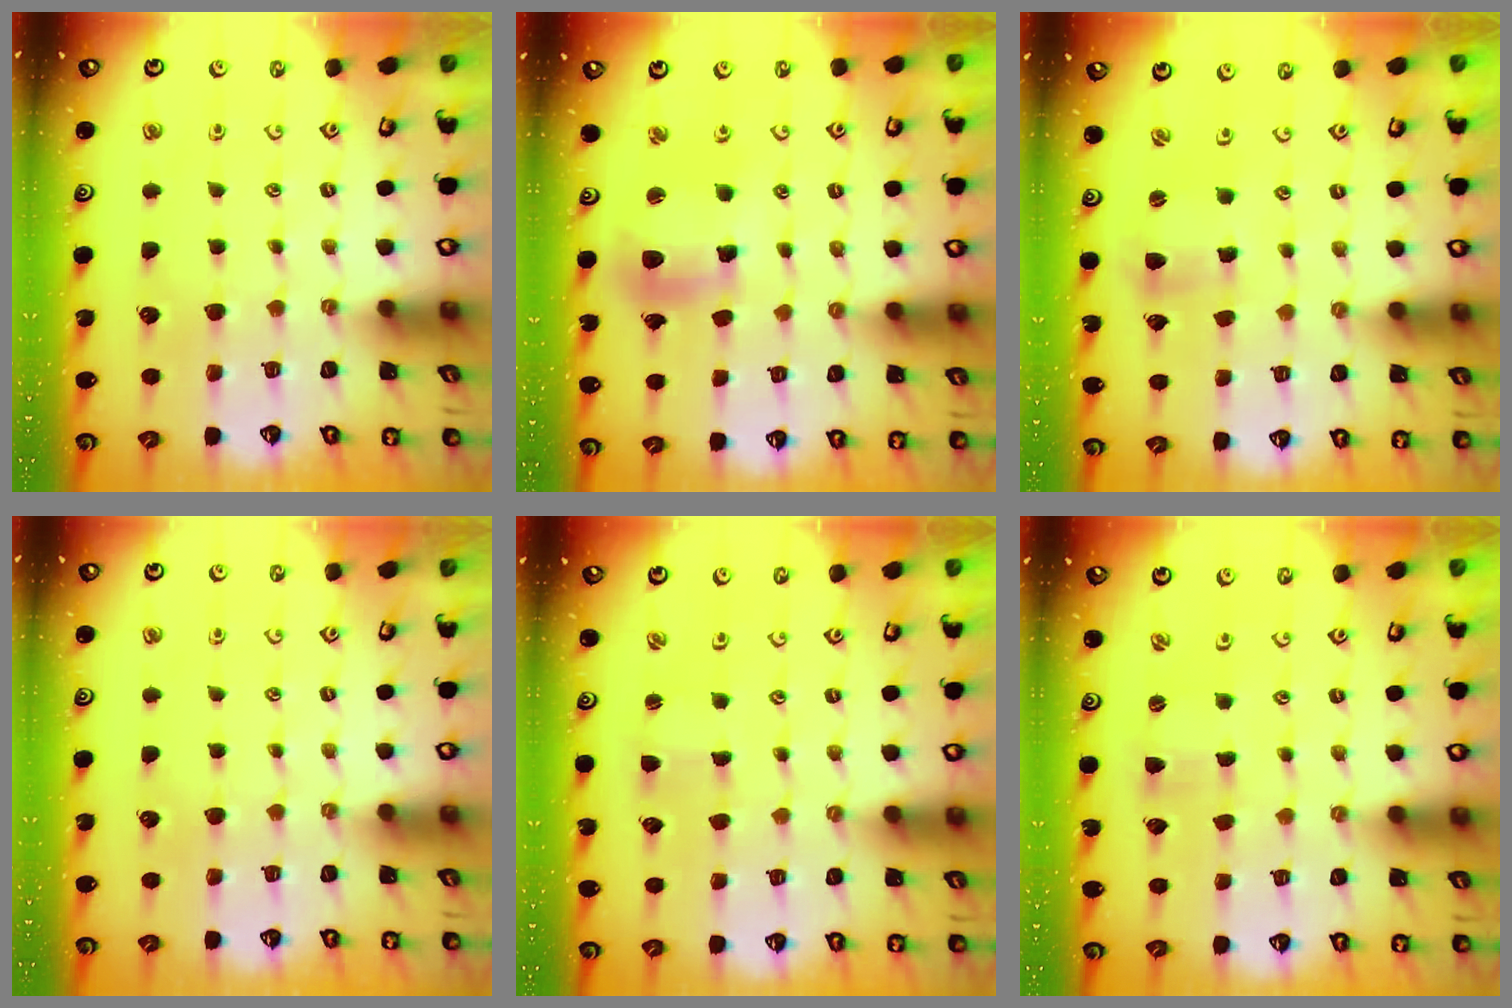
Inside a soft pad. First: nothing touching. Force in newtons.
{"total": 11.1, "press": 11.0, "slide": 1.2}
{"total": 2.2, "press": 2.2, "slide": 0.3}
{"total": 0.0}
{"total": 0.0}
{"total": 0.0}